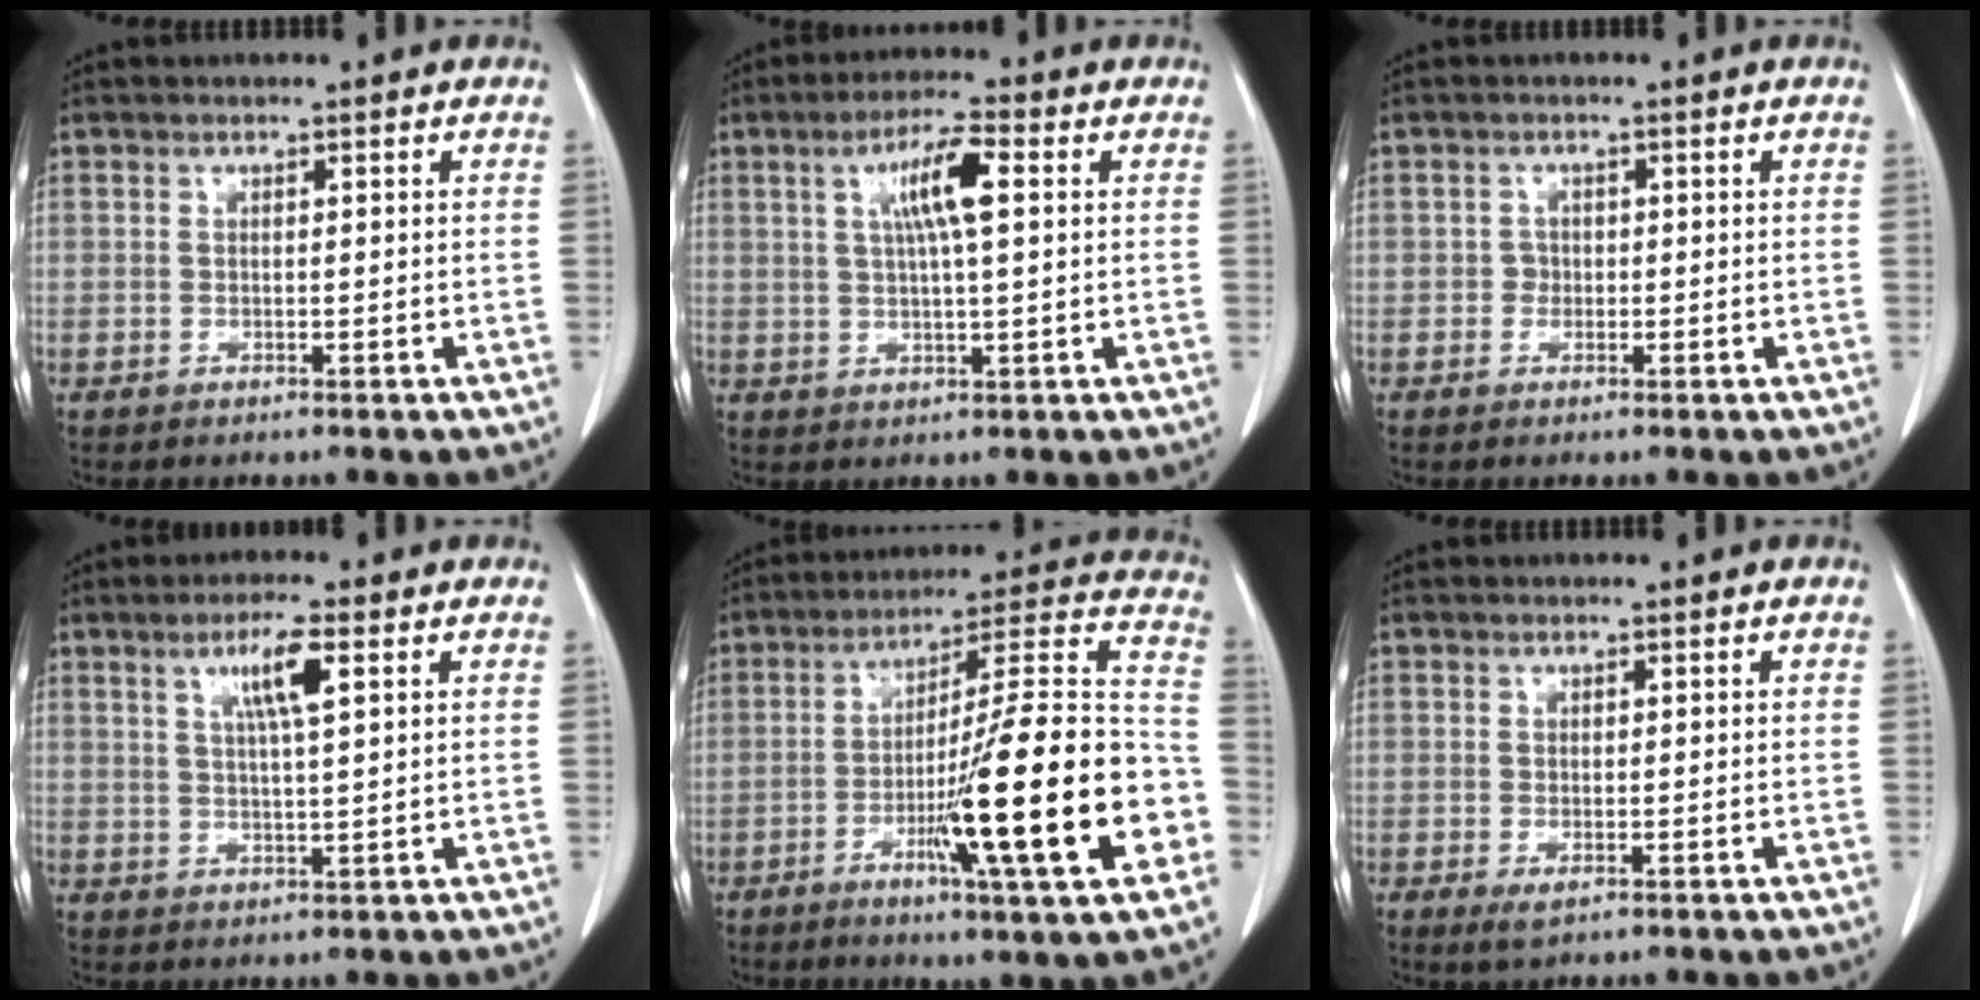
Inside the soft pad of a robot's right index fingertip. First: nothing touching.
{"total": 7.0, "force": [2.0, 0.7, 6.7], "torque": [-0.121, 0.009, 0.034]}
{"total": 1.2, "force": [-0.2, 1.1, 0.2], "torque": [0.002, 0.006, -0.005]}
{"total": 5.8, "force": [2.5, 0.6, 5.2], "torque": [-0.092, 0.003, 0.042]}
{"total": 23.0, "force": [-6.9, 0.8, 21.9], "torque": [-0.300, -0.002, -0.109]}
{"total": 1.5, "force": [-0.5, 0.6, 1.3], "torque": [-0.017, -0.004, -0.002]}